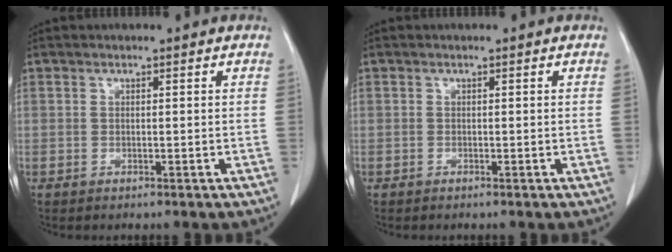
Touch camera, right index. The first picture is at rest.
{"total": 0.0}